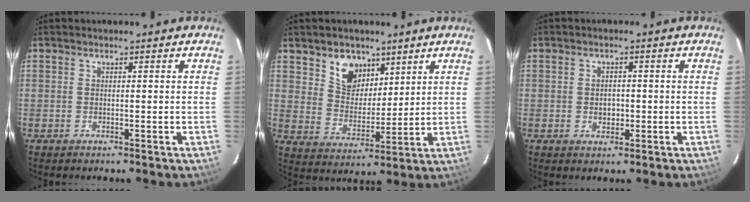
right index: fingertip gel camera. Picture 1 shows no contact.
{"total": 8.5, "force": [5.3, 5.8, 3.1], "torque": [-0.053, 0.006, 0.105]}
{"total": 2.5, "force": [-0.4, 1.8, 1.7], "torque": [-0.028, 0.003, -0.005]}